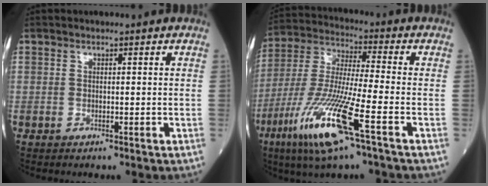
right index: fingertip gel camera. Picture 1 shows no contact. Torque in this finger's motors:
{"motor_torque": [0.48, -0.36, 0.75, 0.21]}